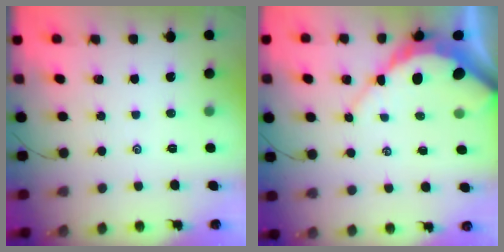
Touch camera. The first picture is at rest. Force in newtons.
{"total": 8.5, "press": 8.5, "slide": 0.7}